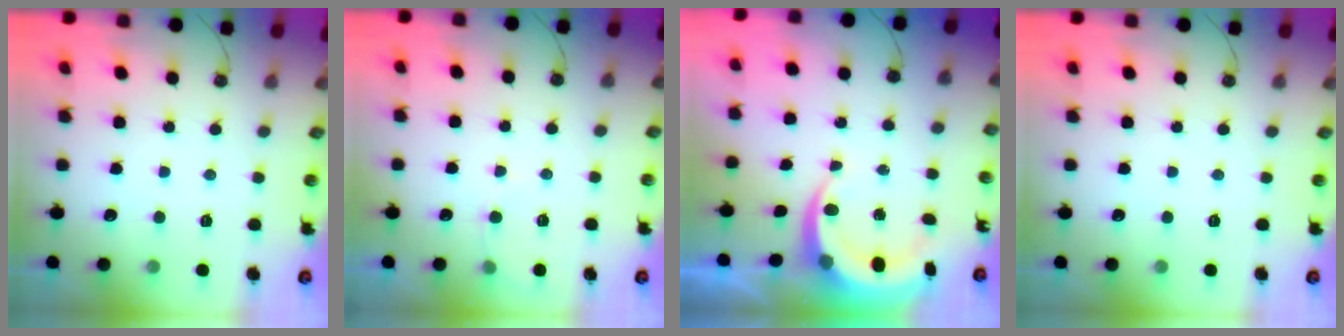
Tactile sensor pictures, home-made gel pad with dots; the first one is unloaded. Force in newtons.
{"total": 5.0, "press": 5.0, "slide": 0.4}
{"total": 7.8, "press": 7.5, "slide": 2.3}
{"total": 0.0}